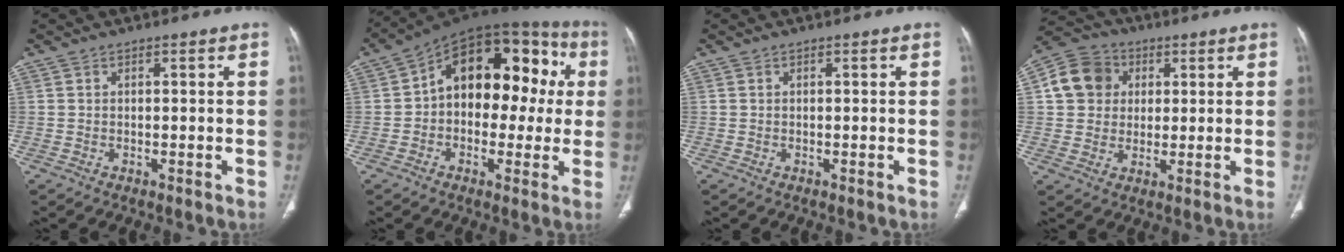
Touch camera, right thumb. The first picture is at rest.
{"total": 20.2, "force": [2.2, 12.5, 15.8], "torque": [-0.174, 0.051, 0.021]}
{"total": 0.0}
{"total": 10.3, "force": [2.3, 9.1, 4.1], "torque": [-0.060, 0.007, 0.031]}